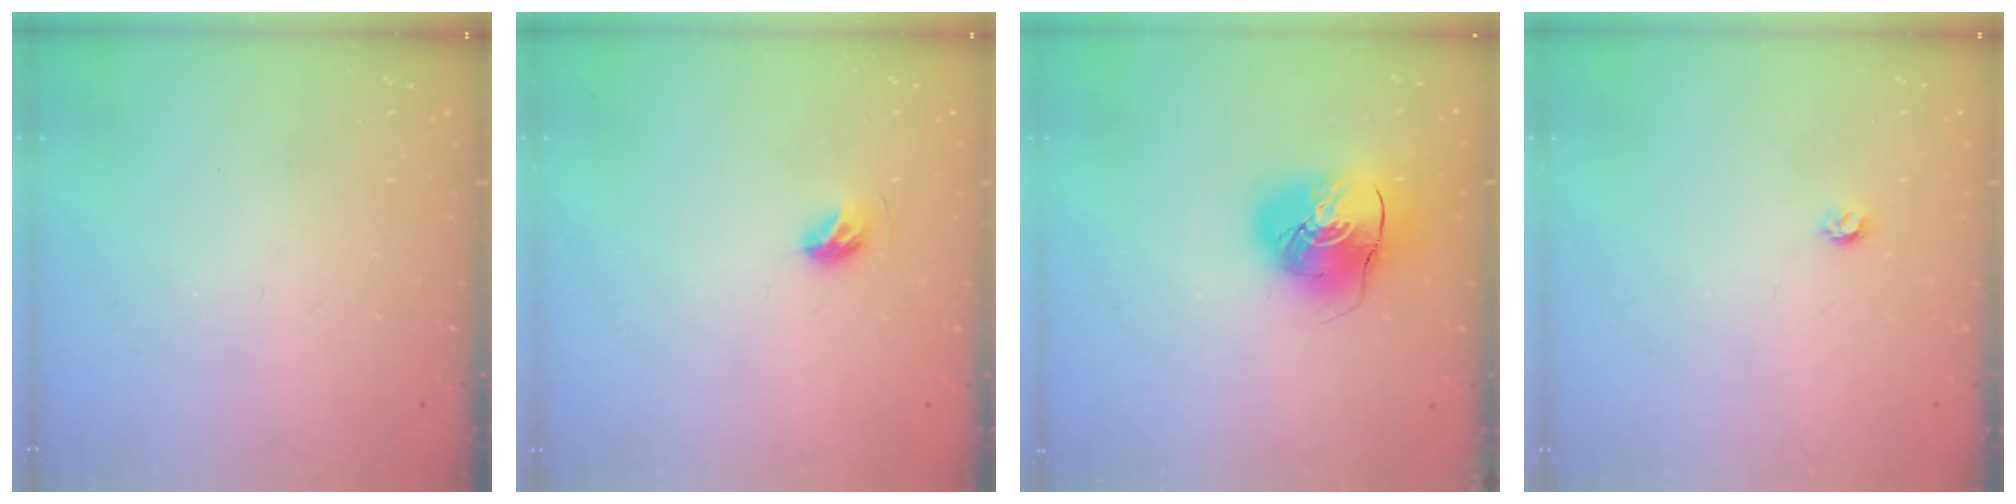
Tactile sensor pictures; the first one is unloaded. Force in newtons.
{"total": 5.3, "press": 5.2, "slide": 0.9}
{"total": 11.4, "press": 11.3, "slide": 1.8}
{"total": 3.2, "press": 3.2, "slide": 0.5}